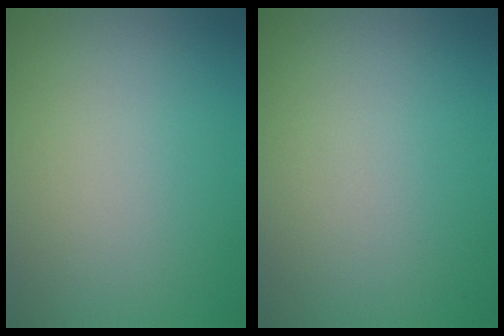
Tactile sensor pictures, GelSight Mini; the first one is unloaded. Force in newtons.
{"total": 0.0}